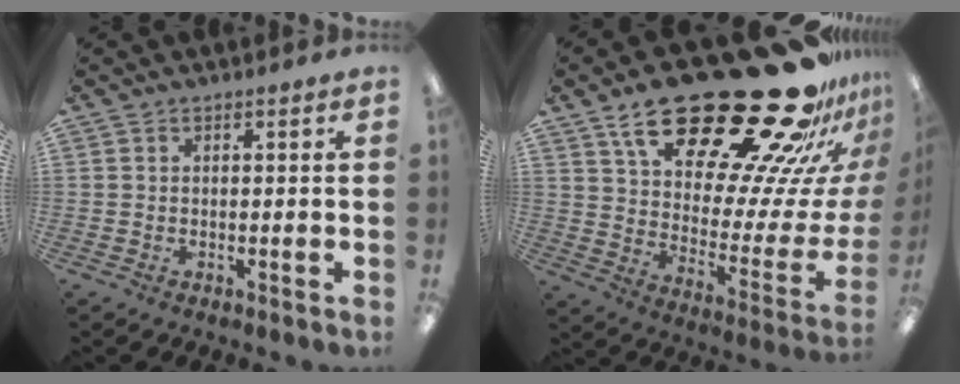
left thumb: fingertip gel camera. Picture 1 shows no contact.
{"total": 33.7, "force": [23.8, 11.6, 20.8], "torque": [-0.280, -0.180, 0.412]}